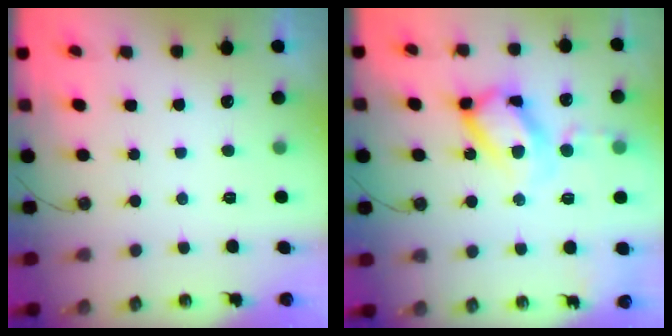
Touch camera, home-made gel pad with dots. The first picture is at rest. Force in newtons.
{"total": 17.7, "press": 17.6, "slide": 1.5}